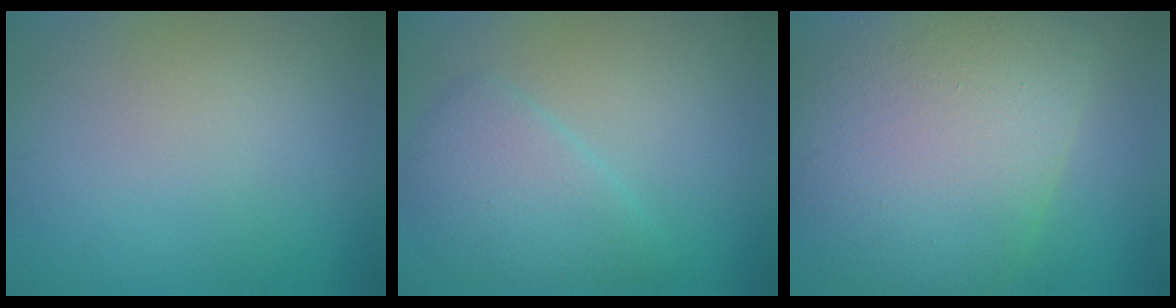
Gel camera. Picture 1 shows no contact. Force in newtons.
{"total": 4.0, "press": 4.0, "slide": 0.1}
{"total": 12.5, "press": 12.5, "slide": 0.3}